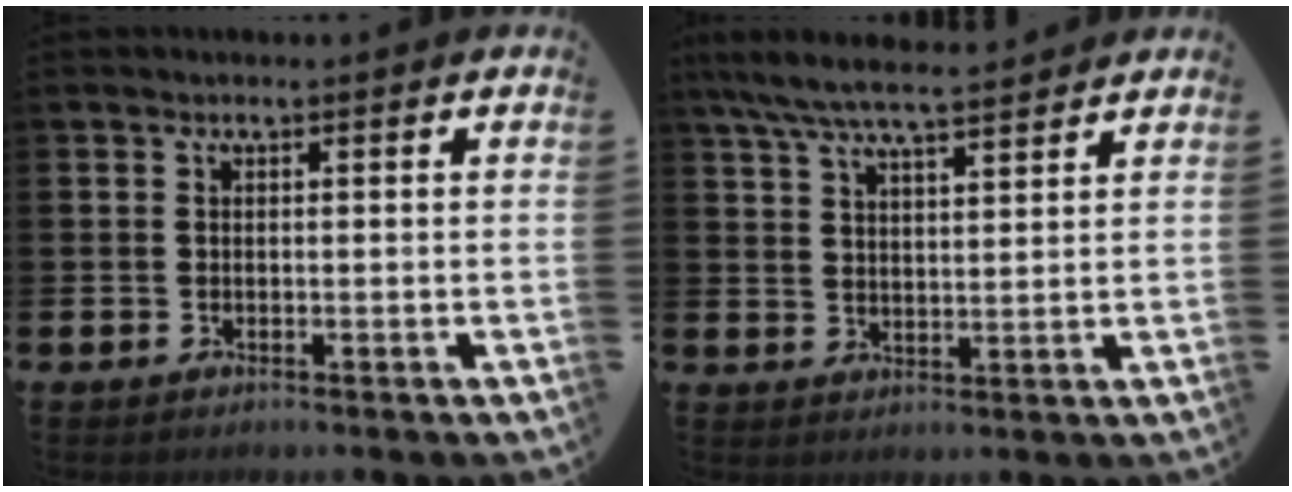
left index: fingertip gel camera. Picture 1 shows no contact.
{"total": 7.3, "force": [6.6, 1.0, 2.8], "torque": [-0.080, -0.023, 0.121]}